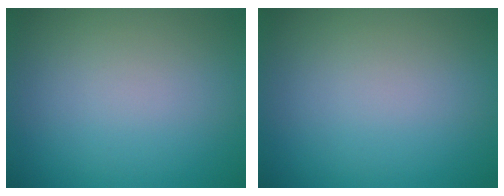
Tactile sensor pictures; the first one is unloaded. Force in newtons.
{"total": 0.0}